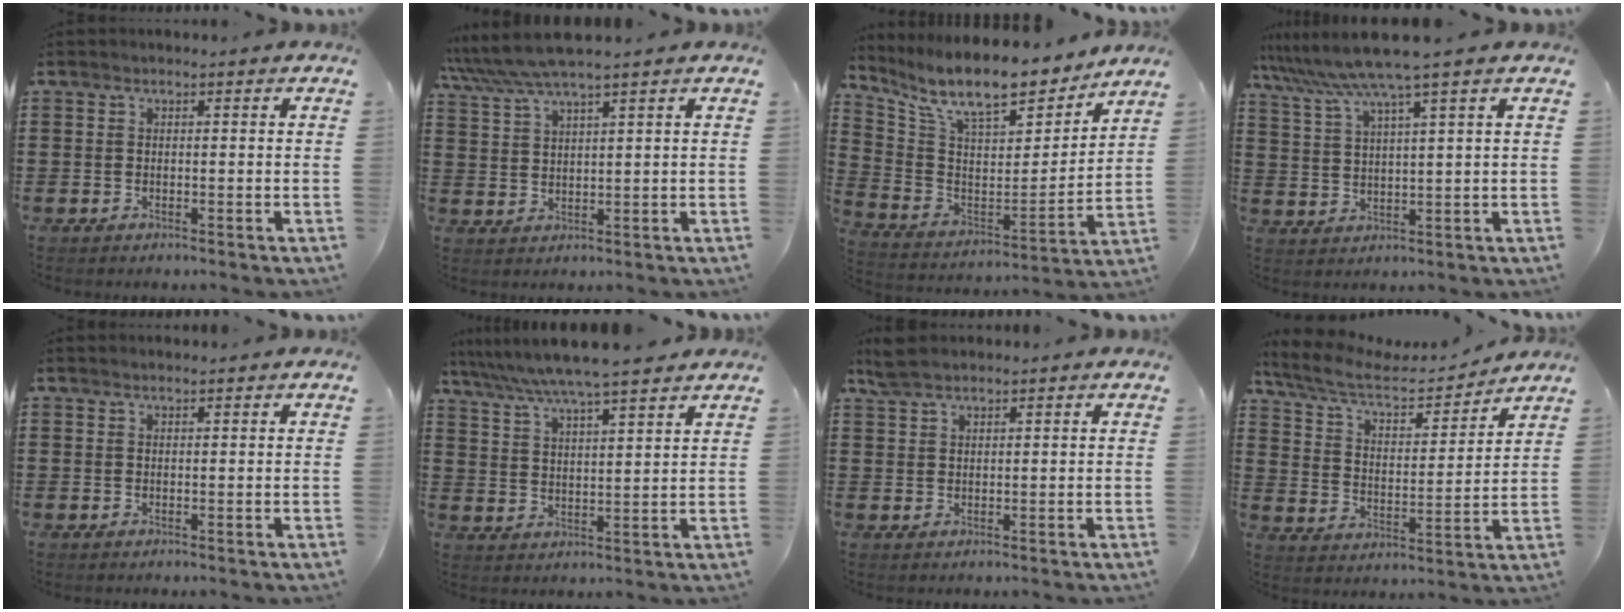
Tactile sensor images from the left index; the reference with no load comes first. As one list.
[{"total": 5.5, "force": [4.6, 0.0, 3.1], "torque": [-0.071, -0.012, 0.082]}, {"total": 11.8, "force": [9.9, 2.4, 6.0], "torque": [-0.149, -0.065, 0.170]}, {"total": 6.5, "force": [5.1, -0.9, 3.9], "torque": [-0.094, -0.026, 0.086]}, {"total": 0.7, "force": [0.6, 0.0, 0.3], "torque": [-0.006, 0.000, 0.012]}, {"total": 6.7, "force": [6.0, -0.2, 3.0], "torque": [-0.080, -0.028, 0.103]}, {"total": 3.2, "force": [2.7, 1.0, 1.5], "torque": [-0.035, 0.004, 0.052]}, {"total": 8.1, "force": [6.9, 2.1, 3.8], "torque": [-0.102, -0.031, 0.117]}]